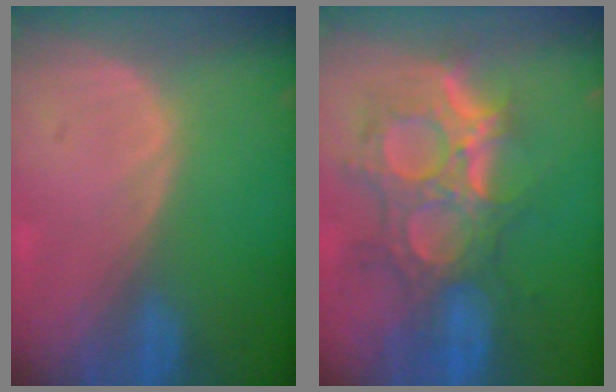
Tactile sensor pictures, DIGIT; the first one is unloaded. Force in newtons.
{"total": 12.2, "press": 10.7, "slide": 5.8}